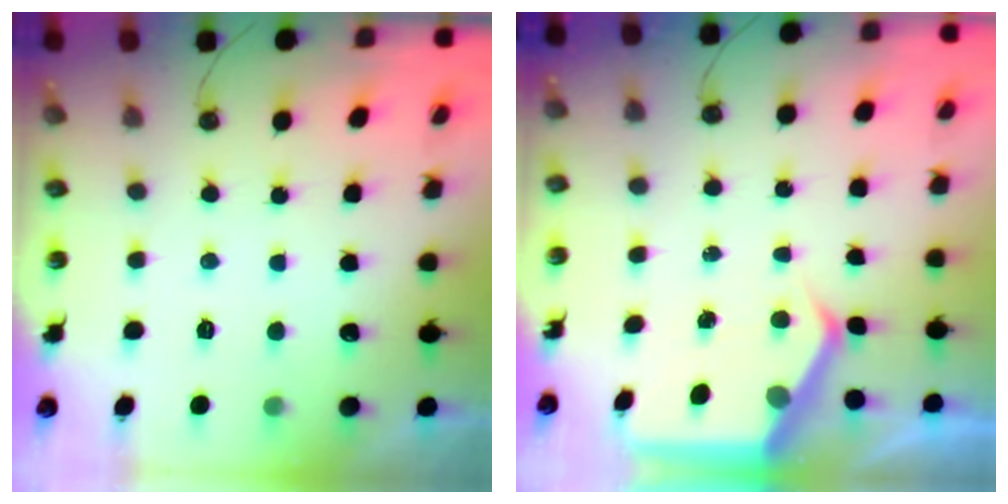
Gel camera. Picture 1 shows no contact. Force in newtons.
{"total": 6.0, "press": 6.0, "slide": 0.5}